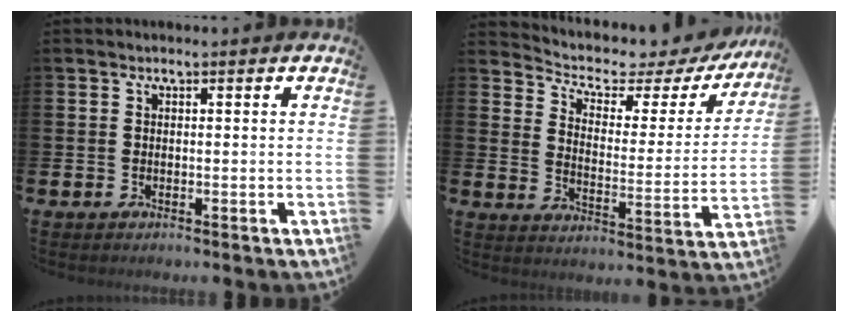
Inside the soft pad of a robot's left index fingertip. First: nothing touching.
{"total": 4.6, "force": [4.1, 1.5, 1.4], "torque": [-0.058, -0.033, 0.059]}